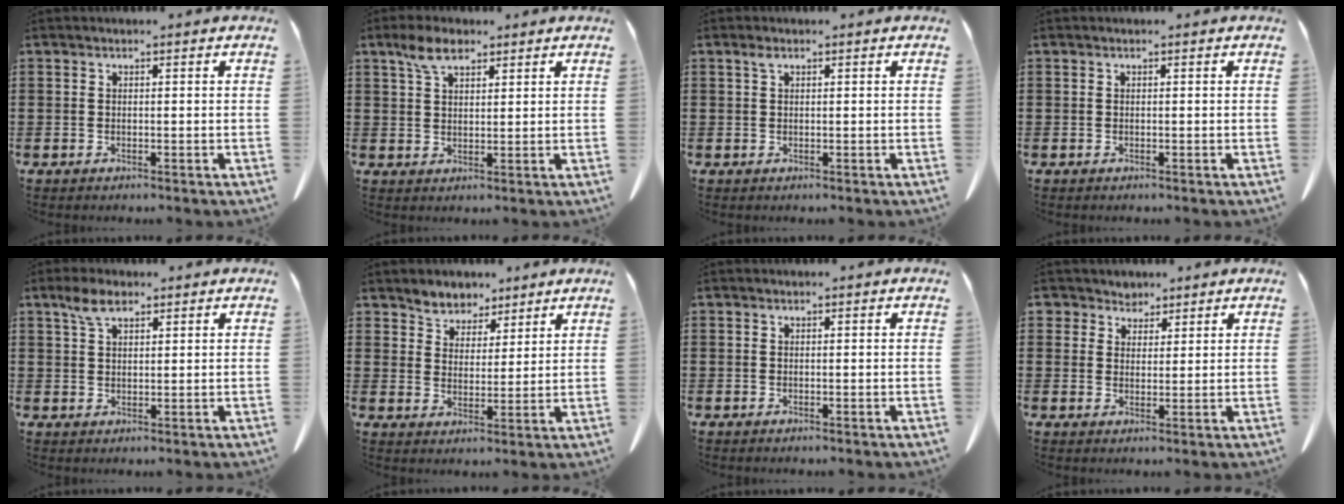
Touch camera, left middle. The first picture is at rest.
{"total": 4.7, "force": [2.9, 2.1, 3.0], "torque": [-0.068, 0.006, 0.054]}
{"total": 1.0, "force": [0.5, 0.4, 0.8], "torque": [-0.019, 0.001, 0.009]}
{"total": 0.0}
{"total": 4.0, "force": [2.5, 1.7, 2.7], "torque": [-0.060, 0.004, 0.046]}
{"total": 4.5, "force": [4.1, 1.9, -0.4], "torque": [-0.016, -0.016, 0.077]}
{"total": 0.0}
{"total": 3.4, "force": [2.8, 1.9, 0.1], "torque": [-0.018, 0.003, 0.053]}